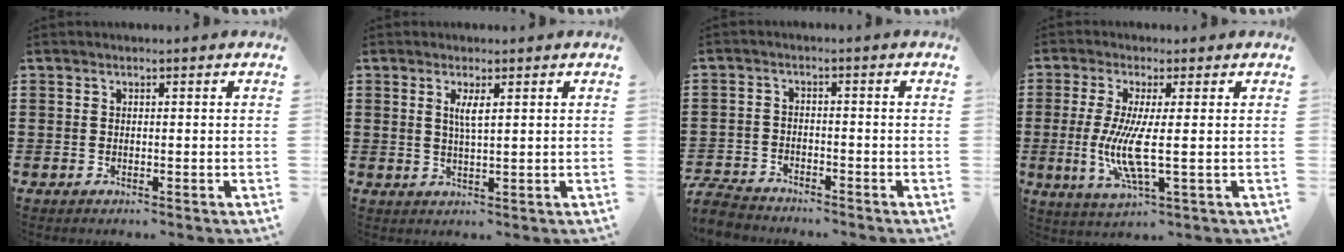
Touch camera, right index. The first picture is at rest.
{"total": 2.5, "force": [0.8, 0.3, 2.3], "torque": [-0.048, 0.000, 0.013]}
{"total": 3.6, "force": [-3.6, 0.5, 0.5], "torque": [-0.027, -0.005, -0.078]}
{"total": 7.7, "force": [-0.5, 1.0, 7.6], "torque": [-0.163, -0.021, -0.014]}